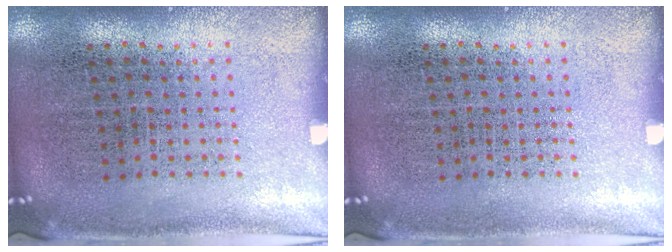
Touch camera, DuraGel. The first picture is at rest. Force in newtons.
{"total": 0.0}